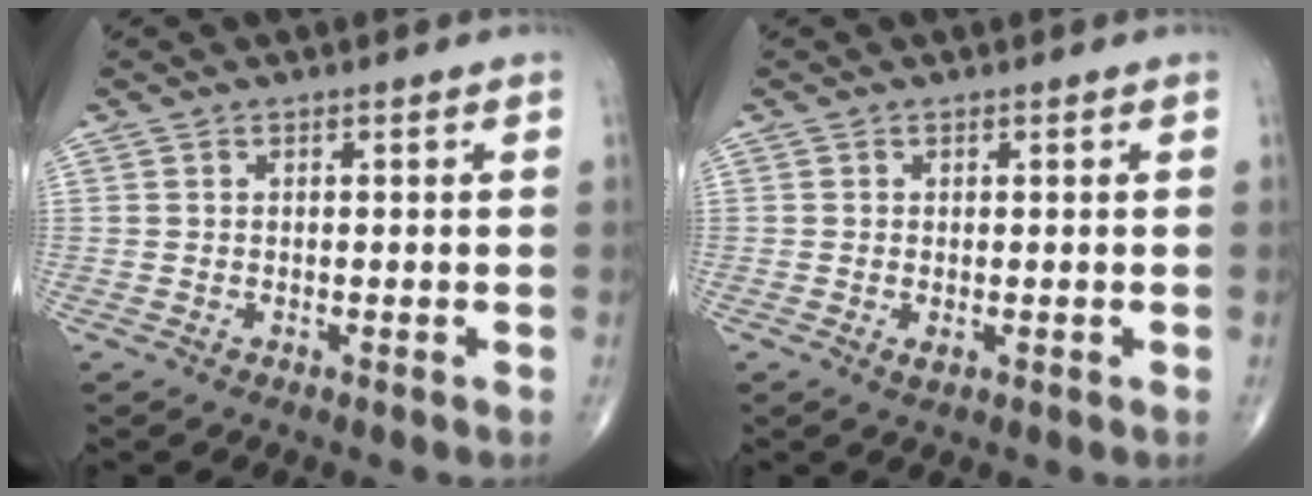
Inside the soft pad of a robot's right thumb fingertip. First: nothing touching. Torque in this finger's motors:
{"motor_torque": [-0.34, -0.04, 0.04, 0.17, 0.06]}